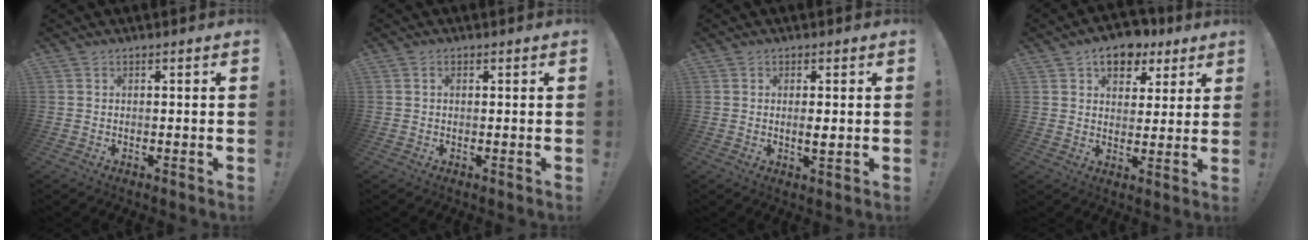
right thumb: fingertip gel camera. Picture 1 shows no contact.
{"total": 0.8, "force": [0.1, 0.6, 0.5], "torque": [-0.015, 0.005, 0.002]}
{"total": 2.7, "force": [0.0, 0.7, 2.6], "torque": [-0.030, -0.006, -0.004]}
{"total": 9.4, "force": [5.5, 6.3, 4.4], "torque": [-0.060, -0.026, 0.103]}